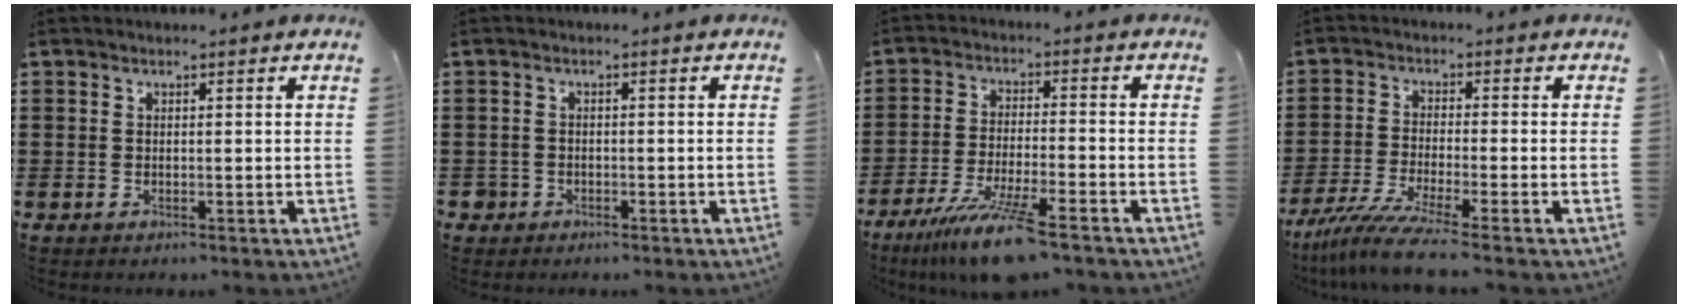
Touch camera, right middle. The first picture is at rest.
{"total": 1.3, "force": [-1.0, 0.9, 0.0], "torque": [-0.004, 0.000, -0.023]}
{"total": 9.5, "force": [-7.3, 0.3, 6.0], "torque": [-0.119, -0.010, -0.140]}
{"total": 6.5, "force": [-5.1, -0.2, 4.0], "torque": [-0.099, -0.024, -0.102]}